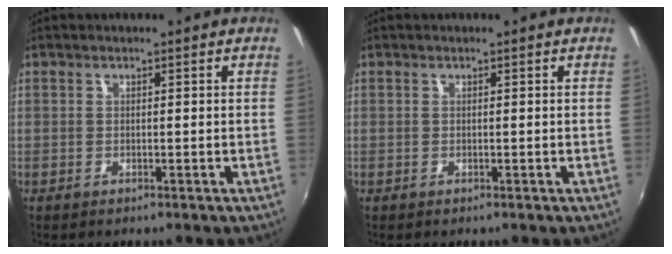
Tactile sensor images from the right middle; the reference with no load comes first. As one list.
[{"total": 0.0}]